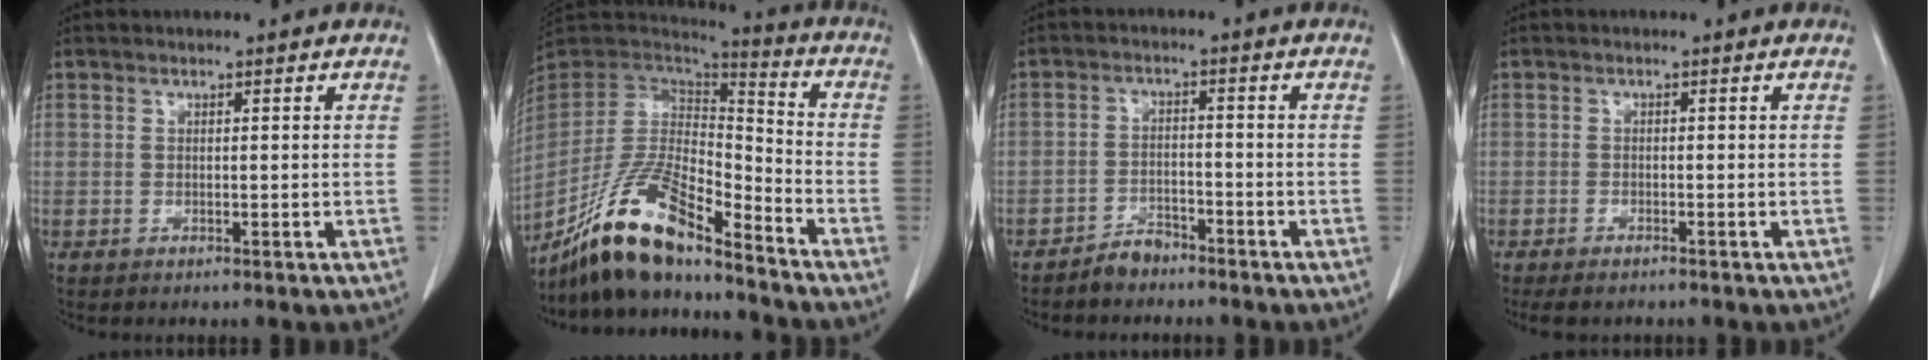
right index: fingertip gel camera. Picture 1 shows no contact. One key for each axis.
{"total": 16.5, "fx": -13.0, "fy": 3.3, "fz": 9.5, "tx": -0.181, "ty": 0.002, "tz": -0.241}
{"total": 3.4, "fx": -3.0, "fy": 1.3, "fz": 0.7, "tx": -0.015, "ty": 0.002, "tz": -0.053}
{"total": 3.0, "fx": -2.5, "fy": 0.9, "fz": 1.4, "tx": -0.022, "ty": -0.007, "tz": -0.036}